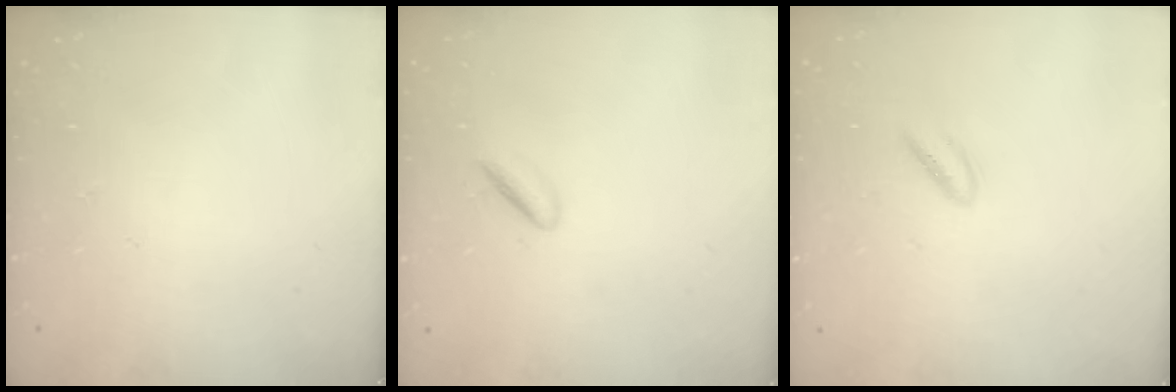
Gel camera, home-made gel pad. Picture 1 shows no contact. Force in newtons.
{"total": 2.2, "press": 2.1, "slide": 0.8}
{"total": 2.7, "press": 2.5, "slide": 1.0}